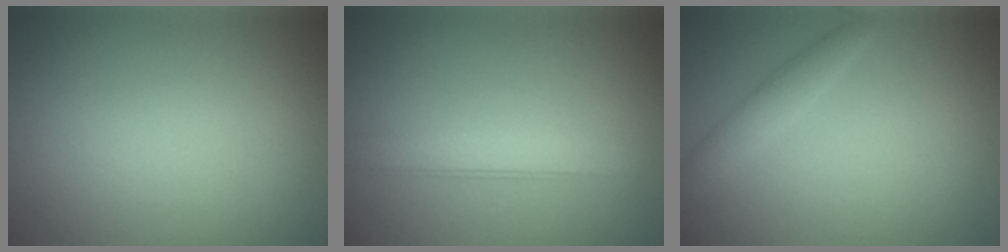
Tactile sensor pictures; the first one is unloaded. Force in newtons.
{"total": 2.7, "press": 2.7, "slide": 0.0}
{"total": 1.8, "press": 1.8, "slide": 0.1}